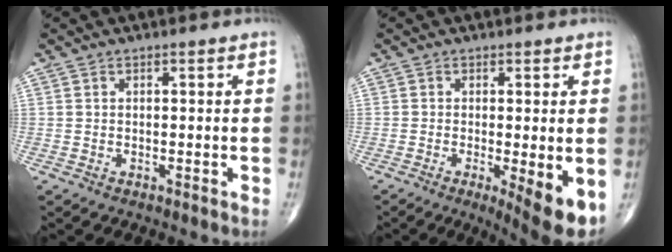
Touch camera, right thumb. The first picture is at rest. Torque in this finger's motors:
{"motor_torque": [-0.09, 0.68, 0.13, -0.13, 0.06]}